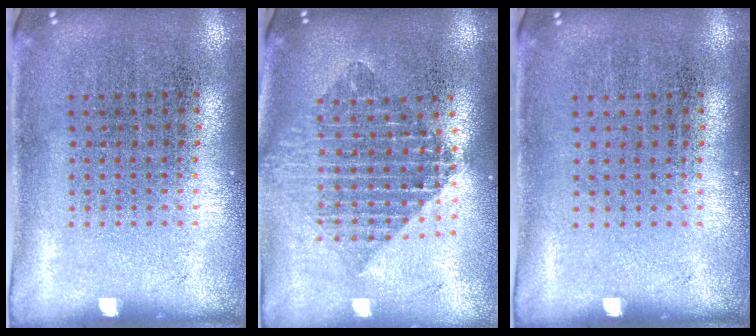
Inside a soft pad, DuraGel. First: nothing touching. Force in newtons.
{"total": 2.1, "press": 1.7, "slide": 1.3}
{"total": 0.0}